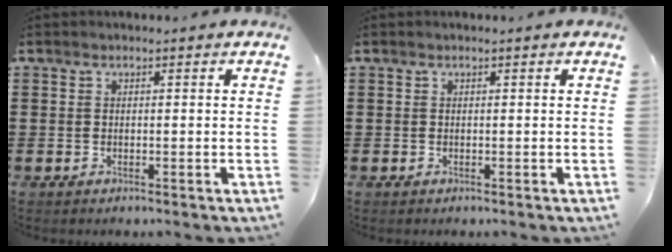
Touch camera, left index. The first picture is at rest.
{"total": 0.0}